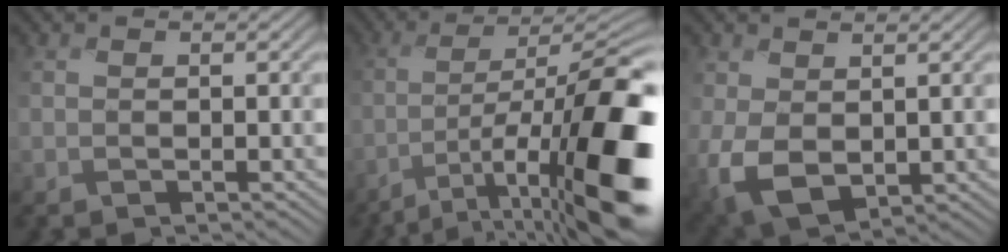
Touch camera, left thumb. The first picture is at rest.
{"total": 18.4, "force": [-7.5, 5.2, 16.0], "torque": [-0.247, -0.019, -0.117]}
{"total": 6.5, "force": [-0.1, 4.3, 5.0], "torque": [-0.131, -0.018, 0.005]}